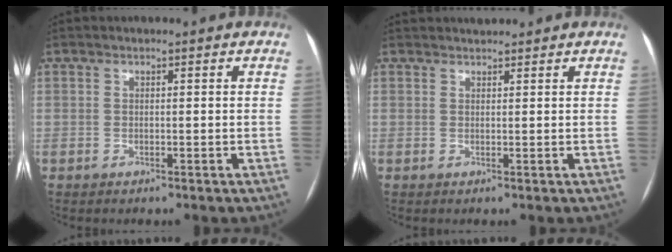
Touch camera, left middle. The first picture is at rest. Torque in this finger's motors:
{"motor_torque": [-0.06, -0.02, 0.02, -0.01]}